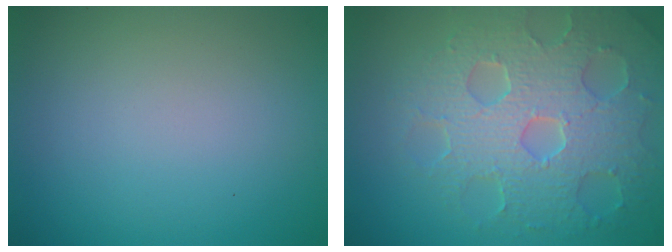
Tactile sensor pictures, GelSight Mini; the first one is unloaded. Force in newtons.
{"total": 7.9, "press": 5.8, "slide": 5.3}